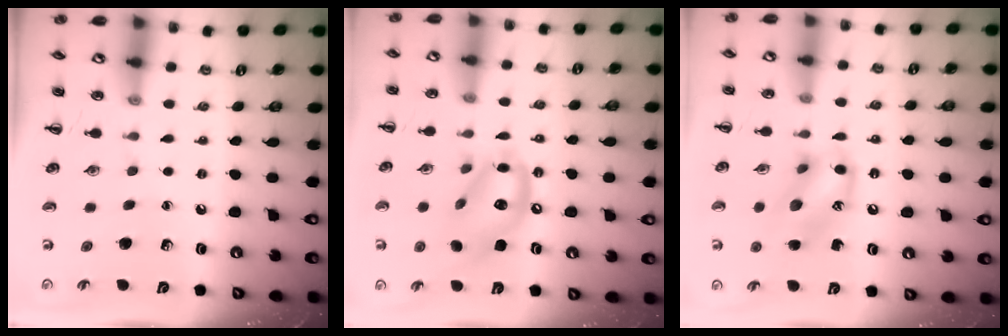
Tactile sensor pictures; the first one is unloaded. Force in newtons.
{"total": 14.6, "press": 14.2, "slide": 3.7}
{"total": 13.5, "press": 13.4, "slide": 1.0}